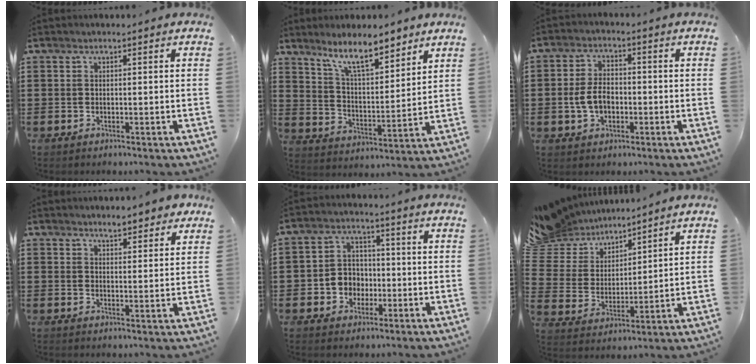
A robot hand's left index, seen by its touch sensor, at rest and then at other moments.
{"total": 9.5, "force": [7.8, 1.9, 5.0], "torque": [-0.104, -0.033, 0.140]}
{"total": 5.2, "force": [-1.0, 3.2, 3.9], "torque": [-0.094, 0.000, -0.024]}
{"total": 3.7, "force": [3.3, 0.8, 1.3], "torque": [-0.024, -0.004, 0.060]}
{"total": 4.8, "force": [-1.3, 4.3, 1.5], "torque": [-0.043, 0.015, -0.028]}
{"total": 8.1, "force": [7.4, 3.3, -0.3], "torque": [-0.048, -0.048, 0.141]}